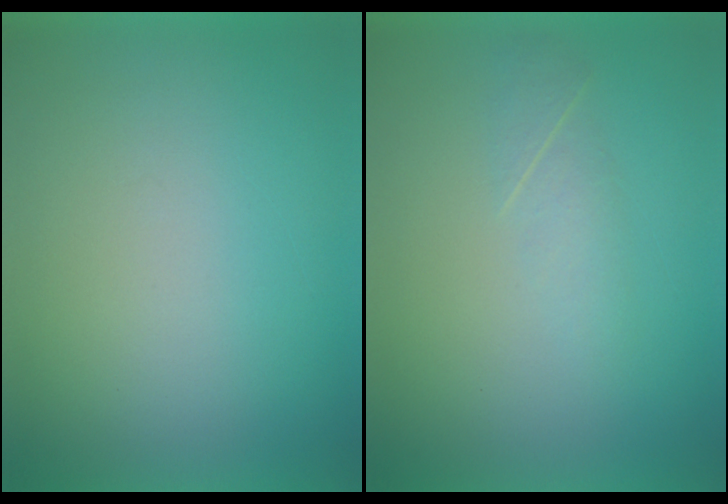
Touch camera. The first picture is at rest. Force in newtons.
{"total": 2.2}